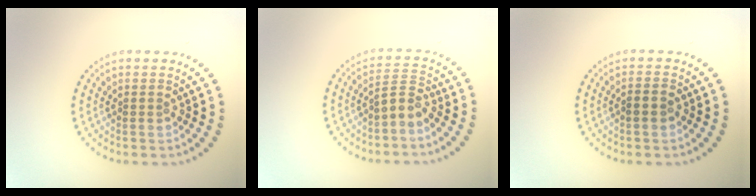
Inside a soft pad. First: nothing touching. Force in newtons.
{"total": 1.9, "press": 1.4, "slide": 1.3}
{"total": 1.3, "press": 1.1, "slide": 0.5}